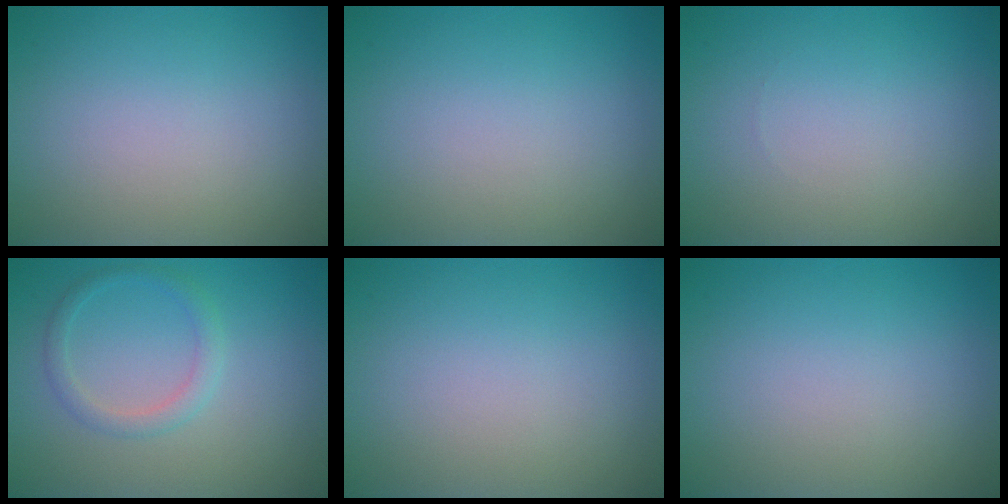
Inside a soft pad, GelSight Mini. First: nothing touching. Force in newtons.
{"total": 0.0}
{"total": 0.0}
{"total": 1.9, "press": 1.8, "slide": 0.1}
{"total": 0.0}
{"total": 0.0}